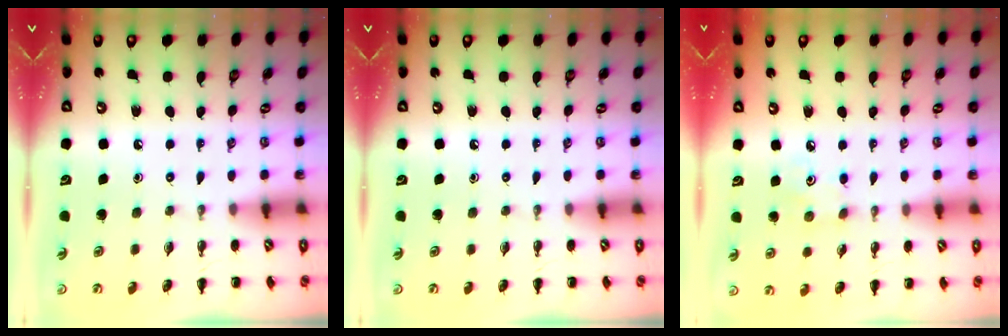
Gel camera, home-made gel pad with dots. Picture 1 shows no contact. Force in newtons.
{"total": 0.0}
{"total": 3.5, "press": 3.4, "slide": 0.9}